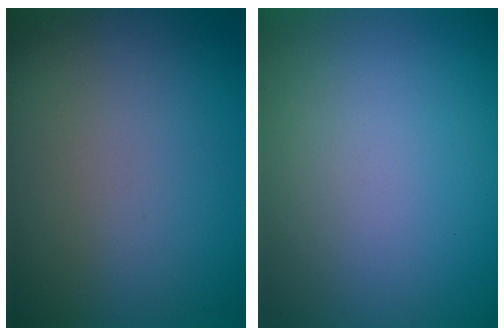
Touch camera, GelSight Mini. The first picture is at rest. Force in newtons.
{"total": 0.0}